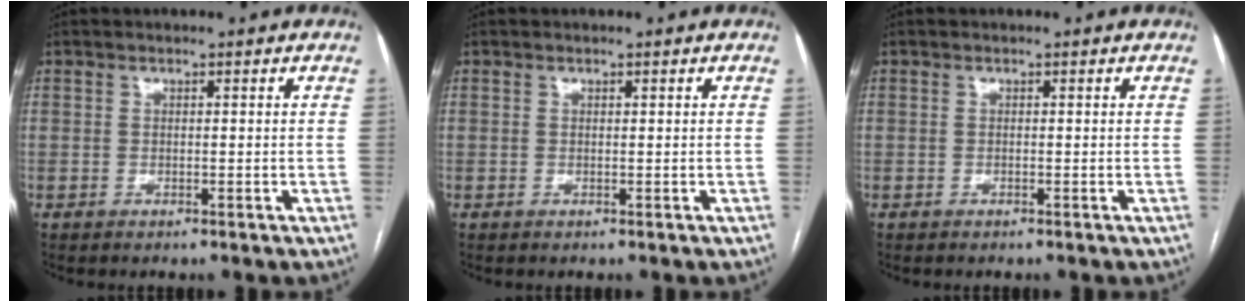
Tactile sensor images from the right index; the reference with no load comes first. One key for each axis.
{"total": 0.0}
{"total": 0.0}